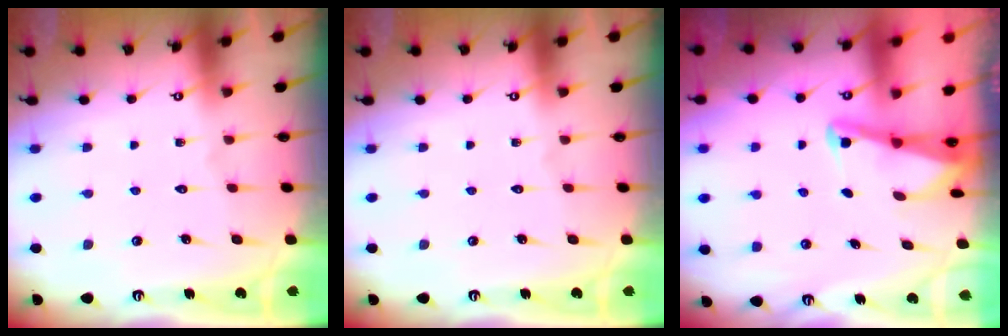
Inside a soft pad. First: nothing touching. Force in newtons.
{"total": 0.0}
{"total": 2.2, "press": 2.2, "slide": 0.3}